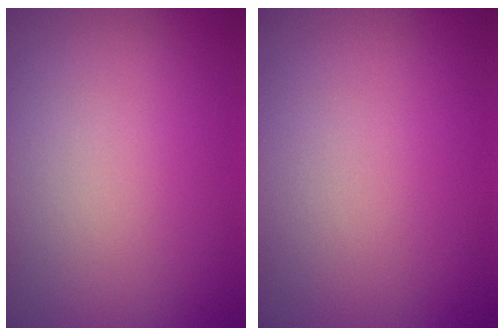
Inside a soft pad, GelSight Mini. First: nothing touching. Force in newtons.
{"total": 0.0}